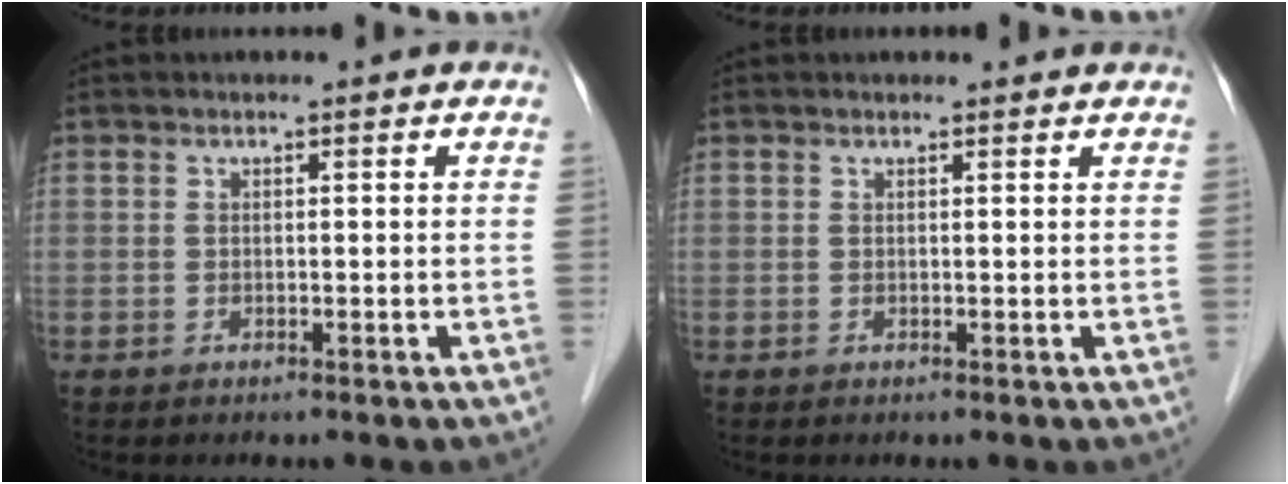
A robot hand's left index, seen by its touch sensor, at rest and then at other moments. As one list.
[{"total": 1.5, "force": [1.5, 0.3, 0.2], "torque": [-0.013, 0.006, 0.014]}]